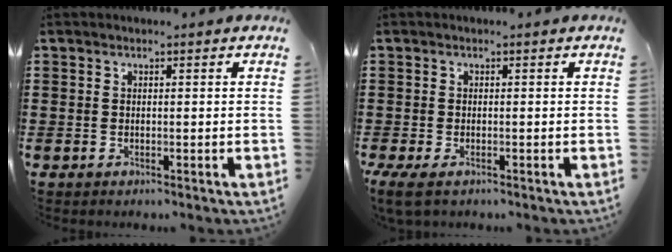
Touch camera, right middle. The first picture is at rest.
{"total": 1.3, "force": [-0.6, 0.4, 1.1], "torque": [-0.036, -0.006, -0.016]}